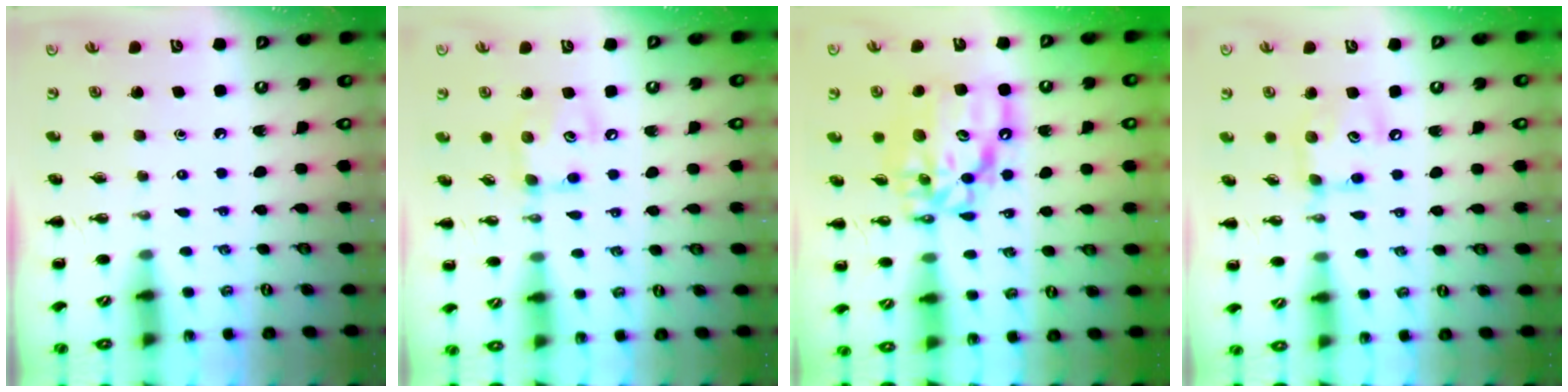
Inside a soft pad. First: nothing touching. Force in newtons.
{"total": 8.2, "press": 8.2, "slide": 0.5}
{"total": 14.1, "press": 13.5, "slide": 4.1}
{"total": 9.3, "press": 9.2, "slide": 1.0}